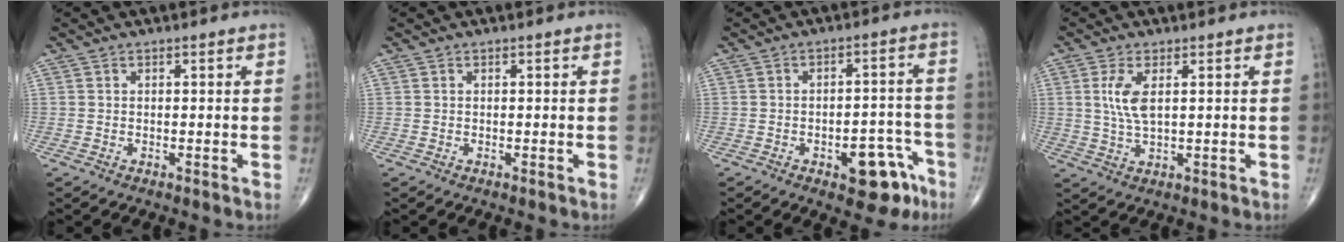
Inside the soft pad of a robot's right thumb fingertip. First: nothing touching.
{"total": 0.0}
{"total": 11.7, "force": [-5.5, 5.6, 8.7], "torque": [-0.076, 0.044, -0.063]}
{"total": 5.4, "force": [1.3, 2.1, 4.8], "torque": [-0.107, -0.006, 0.031]}